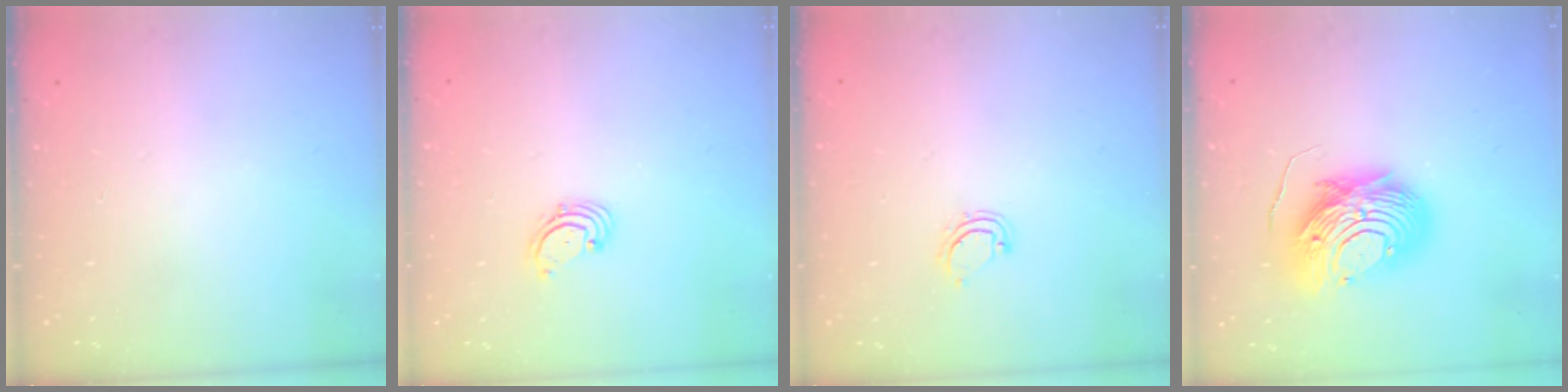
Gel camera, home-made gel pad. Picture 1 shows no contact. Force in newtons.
{"total": 1.6, "press": 1.6, "slide": 0.2}
{"total": 4.2, "press": 4.2, "slide": 0.4}
{"total": 12.9, "press": 12.8, "slide": 1.1}